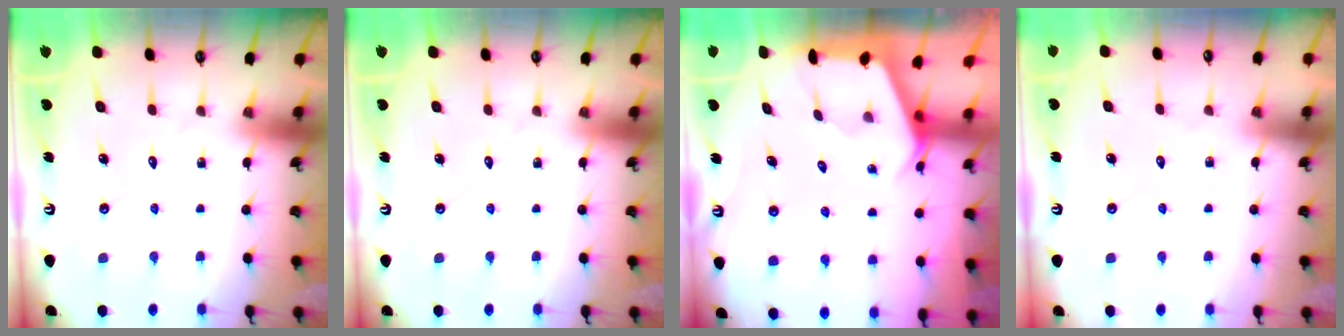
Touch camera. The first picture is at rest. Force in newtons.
{"total": 0.0}
{"total": 2.4, "press": 2.4, "slide": 0.4}
{"total": 1.6, "press": 1.5, "slide": 0.3}